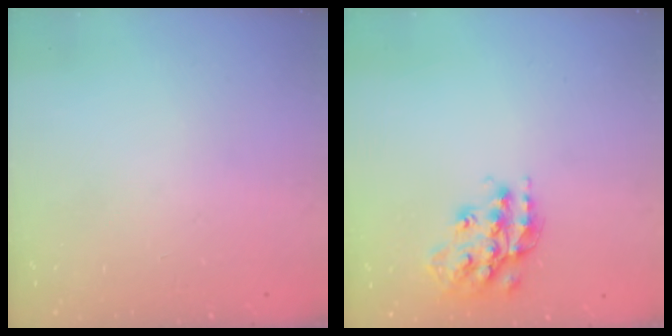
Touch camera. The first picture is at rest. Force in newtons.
{"total": 16.3, "press": 16.3, "slide": 0.8}